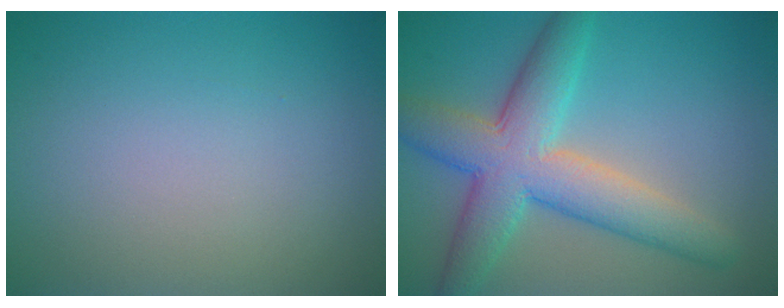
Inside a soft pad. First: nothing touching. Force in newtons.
{"total": 7.9, "press": 7.9, "slide": 0.3}